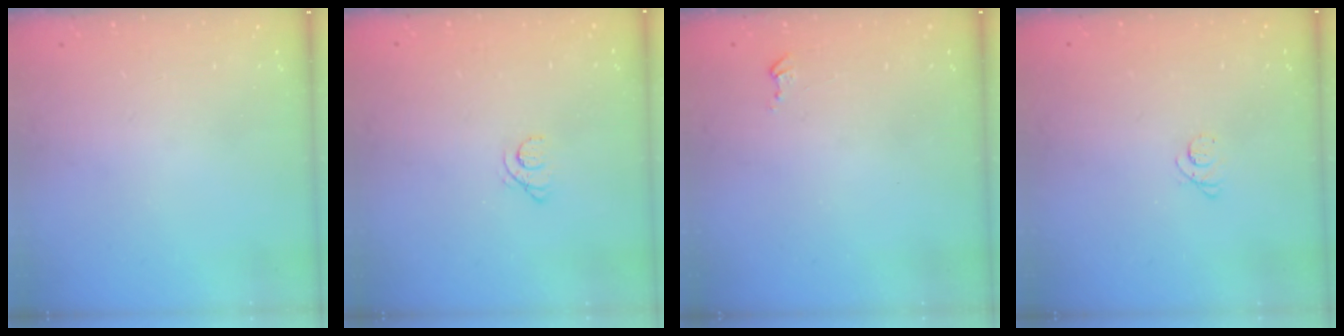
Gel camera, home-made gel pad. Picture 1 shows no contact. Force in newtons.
{"total": 1.1, "press": 1.1, "slide": 0.1}
{"total": 2.5, "press": 2.5, "slide": 0.3}
{"total": 2.4, "press": 2.3, "slide": 0.3}